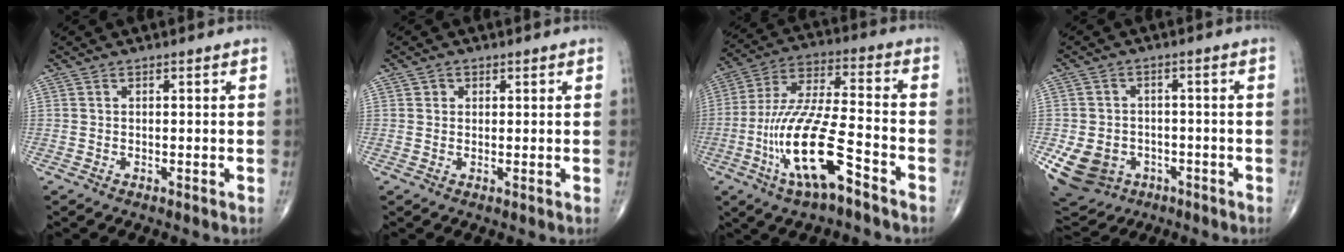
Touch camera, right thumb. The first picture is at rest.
{"total": 1.5, "force": [0.6, 1.3, 0.3], "torque": [0.005, -0.001, 0.004]}
{"total": 17.2, "force": [-7.5, 4.6, 14.8], "torque": [-0.307, 0.037, -0.133]}
{"total": 11.4, "force": [-4.0, 9.5, 4.8], "torque": [-0.099, 0.016, -0.051]}